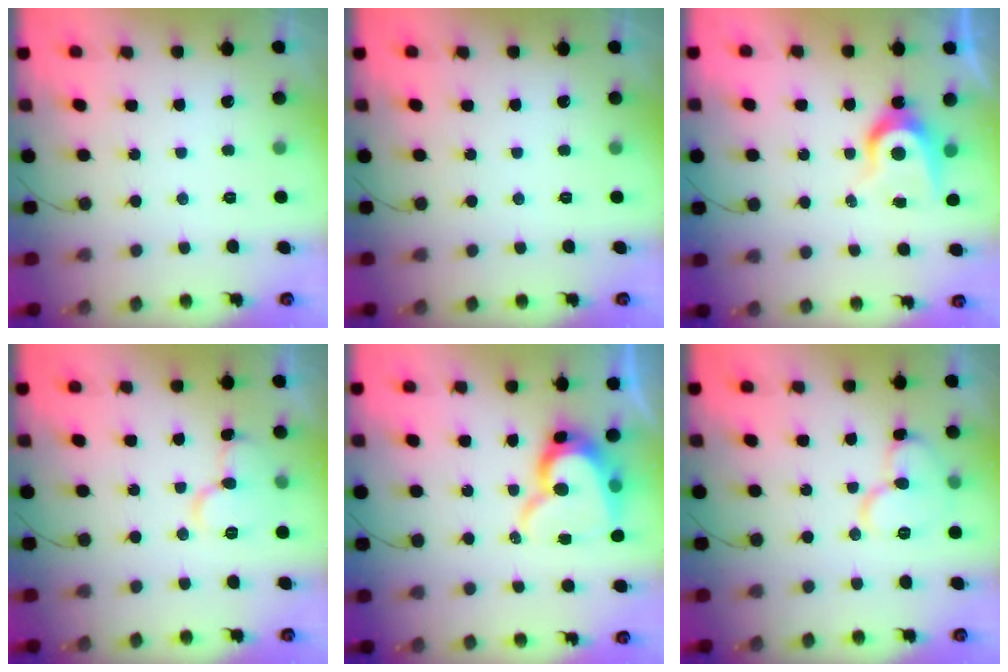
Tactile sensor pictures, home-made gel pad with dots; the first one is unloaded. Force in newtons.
{"total": 0.0}
{"total": 7.8, "press": 7.8, "slide": 0.2}
{"total": 8.9, "press": 8.9, "slide": 1.1}
{"total": 13.9, "press": 13.9, "slide": 1.3}
{"total": 11.4, "press": 11.3, "slide": 1.2}